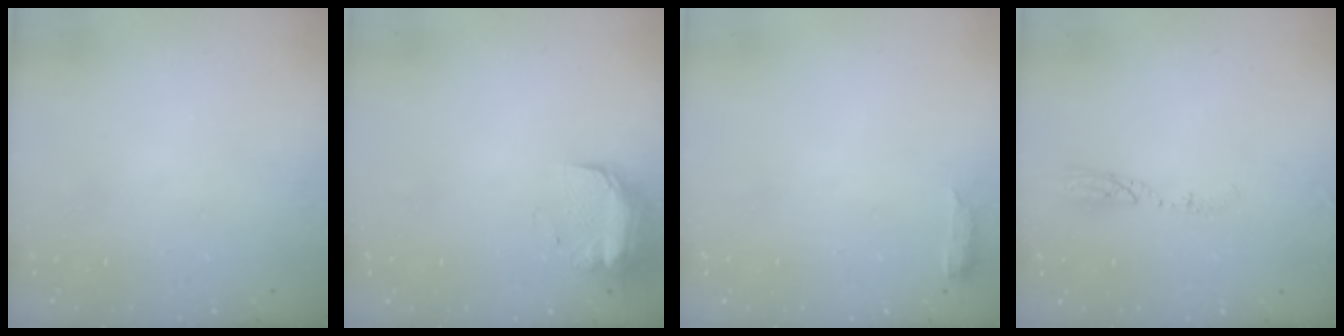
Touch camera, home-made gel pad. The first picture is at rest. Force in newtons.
{"total": 9.1, "press": 9.0, "slide": 1.5}
{"total": 3.5, "press": 3.5, "slide": 0.6}
{"total": 4.5, "press": 4.3, "slide": 1.0}